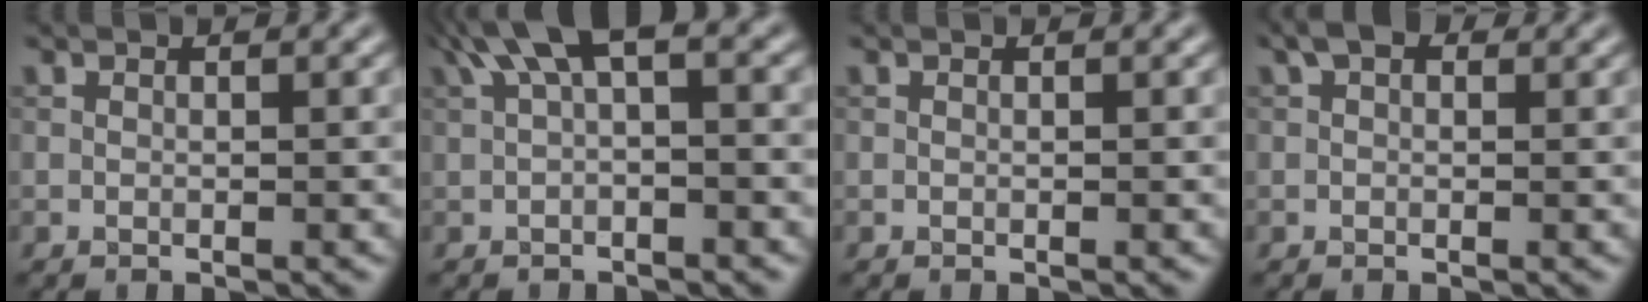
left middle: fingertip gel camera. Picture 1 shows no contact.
{"total": 4.8, "force": [1.7, 1.5, 4.2], "torque": [-0.065, 0.017, 0.024]}
{"total": 0.0}
{"total": 1.8, "force": [0.9, 1.1, 1.1], "torque": [-0.013, 0.006, 0.008]}